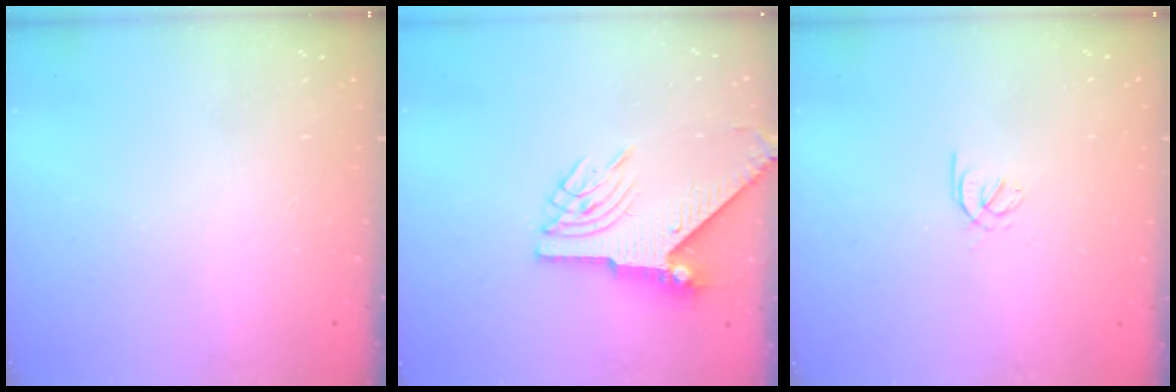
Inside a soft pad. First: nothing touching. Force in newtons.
{"total": 8.0, "press": 7.9, "slide": 1.2}
{"total": 2.0, "press": 1.9, "slide": 0.6}